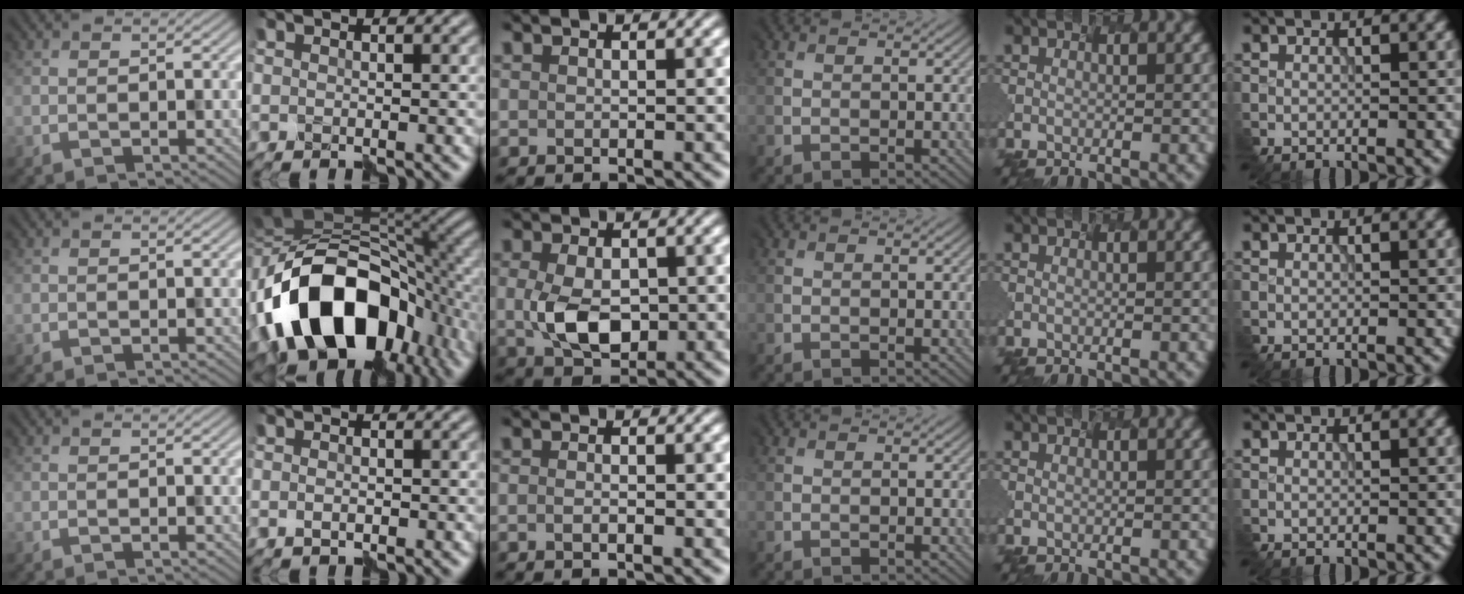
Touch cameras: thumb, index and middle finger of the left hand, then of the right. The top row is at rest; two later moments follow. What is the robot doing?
{"motion": "assemble", "object": "hinged jar"}